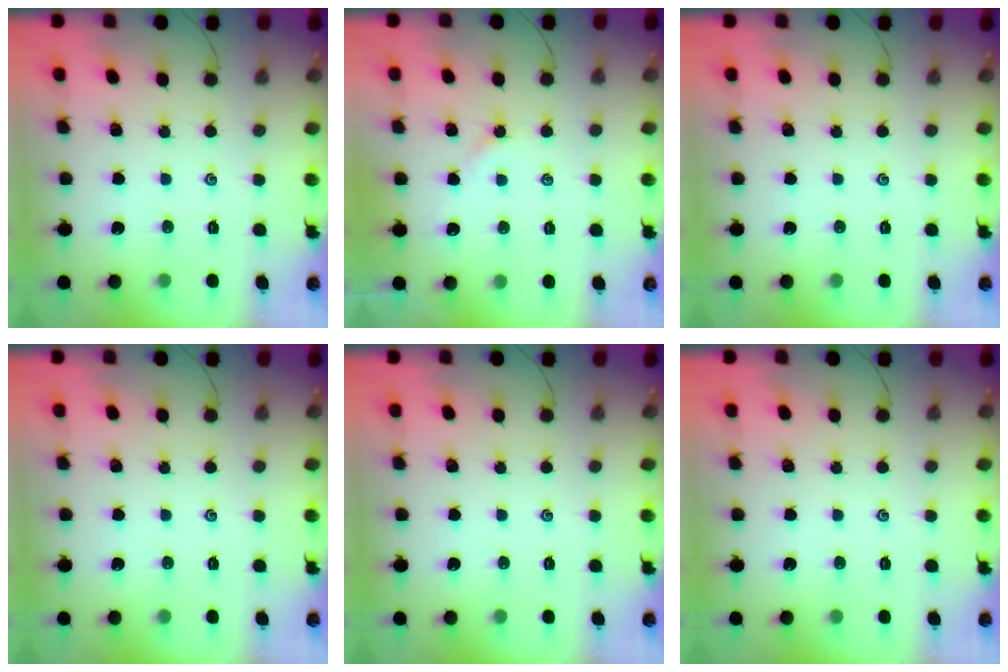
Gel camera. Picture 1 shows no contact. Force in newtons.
{"total": 1.7, "press": 1.6, "slide": 0.4}
{"total": 0.0}
{"total": 0.0}
{"total": 0.0}
{"total": 0.0}